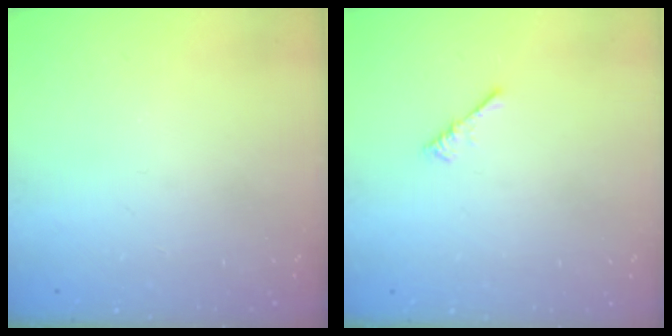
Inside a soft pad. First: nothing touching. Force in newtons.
{"total": 0.0}